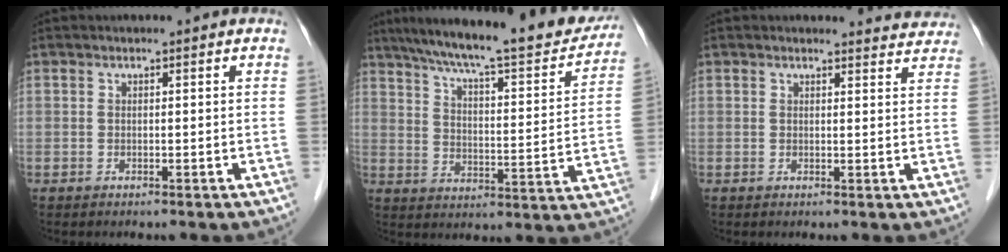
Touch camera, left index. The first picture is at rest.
{"total": 23.6, "force": [20.5, 2.8, 11.3], "torque": [-0.179, -0.019, 0.278]}
{"total": 4.5, "force": [4.4, 0.9, -0.2], "torque": [0.009, -0.015, 0.027]}